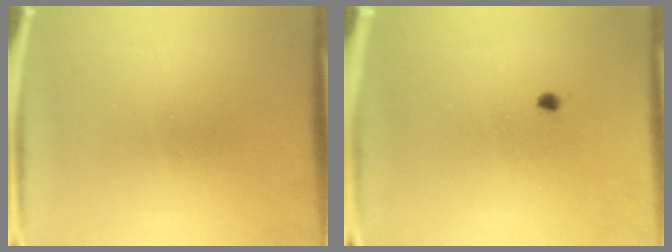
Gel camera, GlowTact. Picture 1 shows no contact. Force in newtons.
{"total": 0.7}